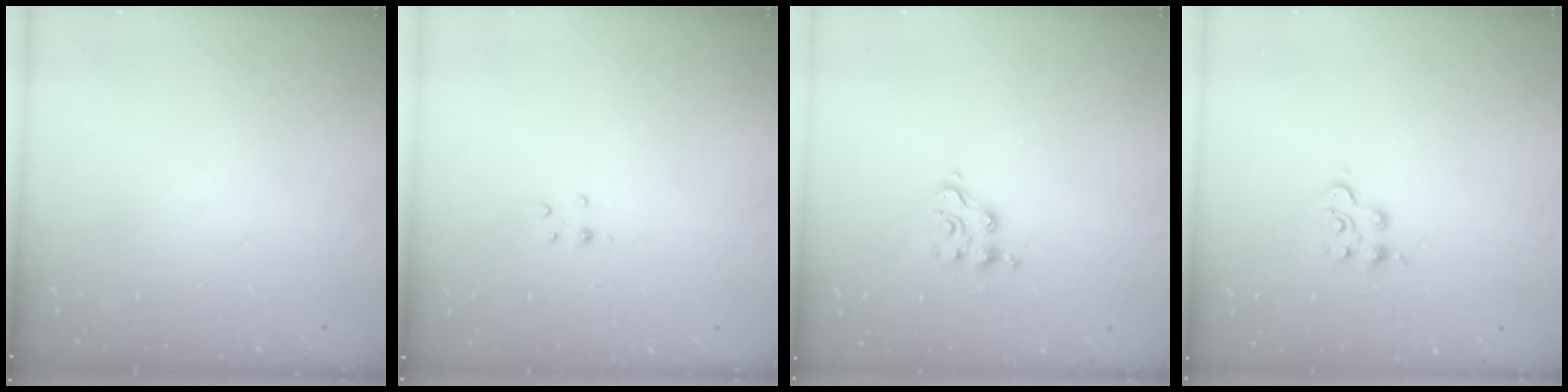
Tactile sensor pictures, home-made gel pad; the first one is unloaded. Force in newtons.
{"total": 2.5, "press": 2.5, "slide": 0.3}
{"total": 5.7, "press": 5.7, "slide": 0.0}
{"total": 4.2, "press": 4.2, "slide": 0.6}